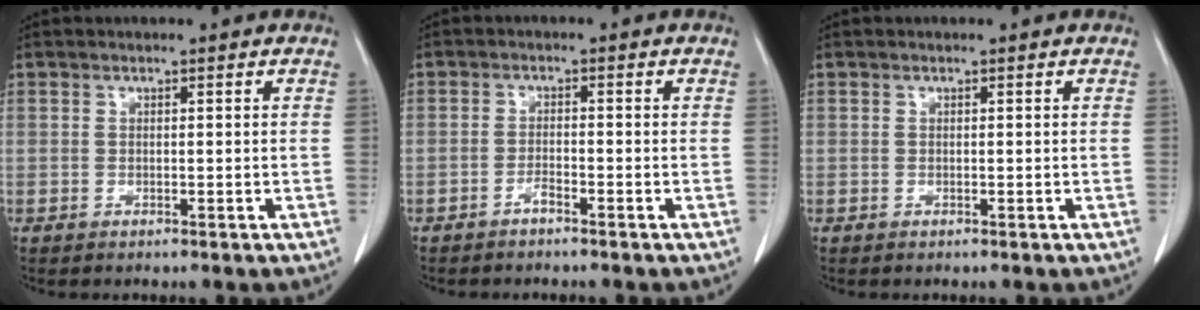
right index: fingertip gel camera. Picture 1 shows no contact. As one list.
[{"total": 1.4, "force": [-1.2, 0.1, 0.7], "torque": [-0.013, 0.004, -0.022]}, {"total": 0.0}]